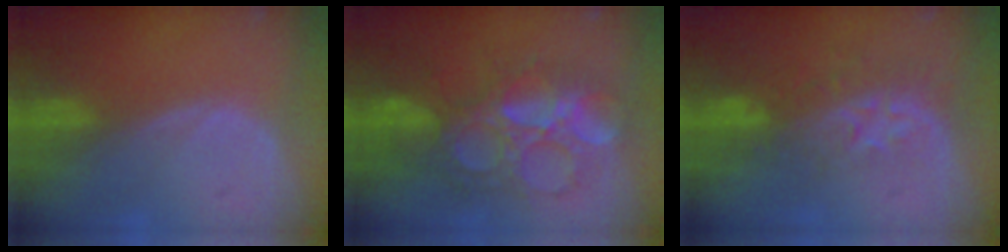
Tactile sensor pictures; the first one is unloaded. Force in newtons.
{"total": 10.3, "press": 10.2, "slide": 0.6}
{"total": 8.7, "press": 7.2, "slide": 5.0}